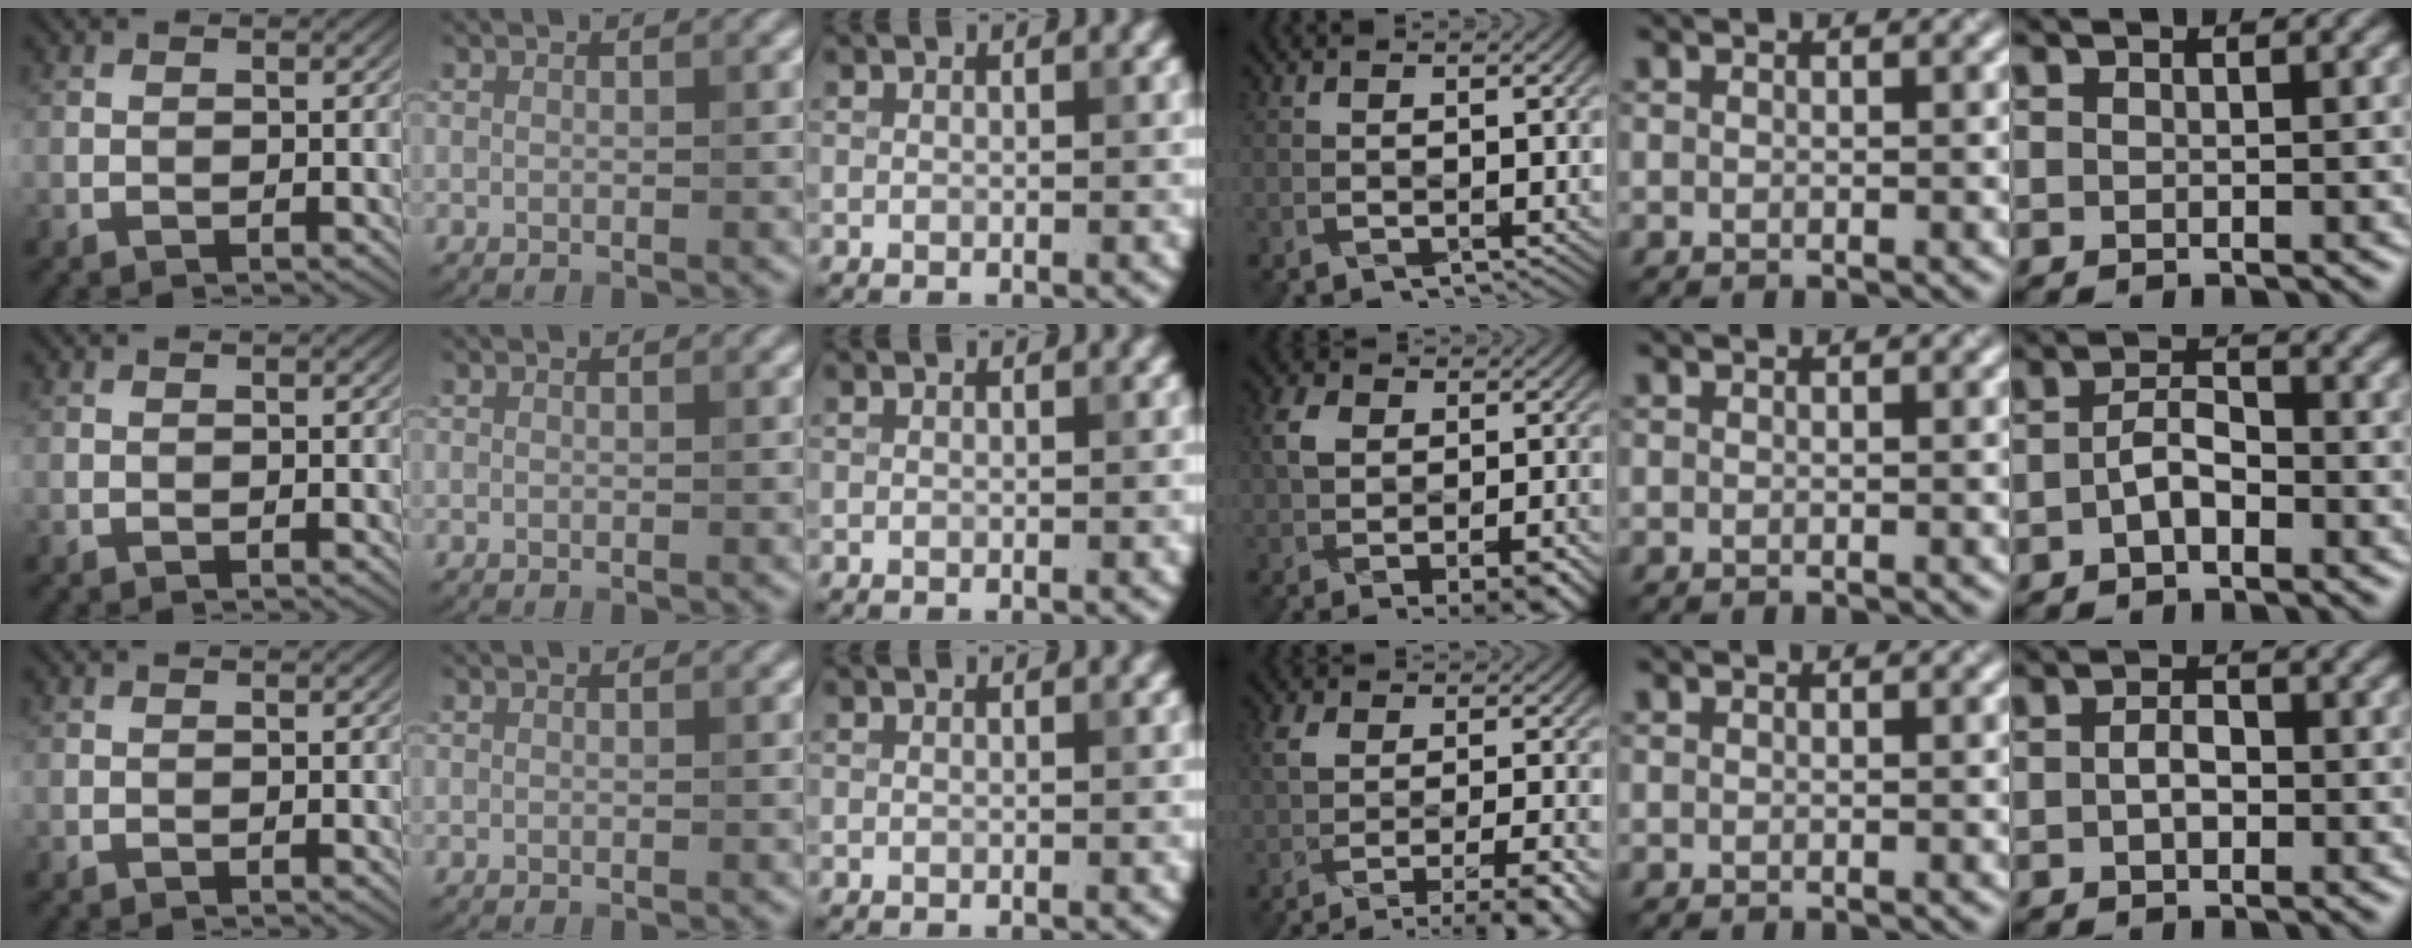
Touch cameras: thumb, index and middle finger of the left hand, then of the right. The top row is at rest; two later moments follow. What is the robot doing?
{"motion": "wrap", "object": "netting"}